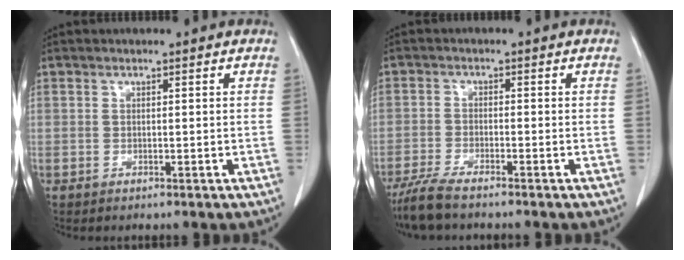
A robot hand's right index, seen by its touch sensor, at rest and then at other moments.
{"total": 5.2, "force": [-4.4, 0.4, 2.8], "torque": [-0.058, -0.017, -0.083]}